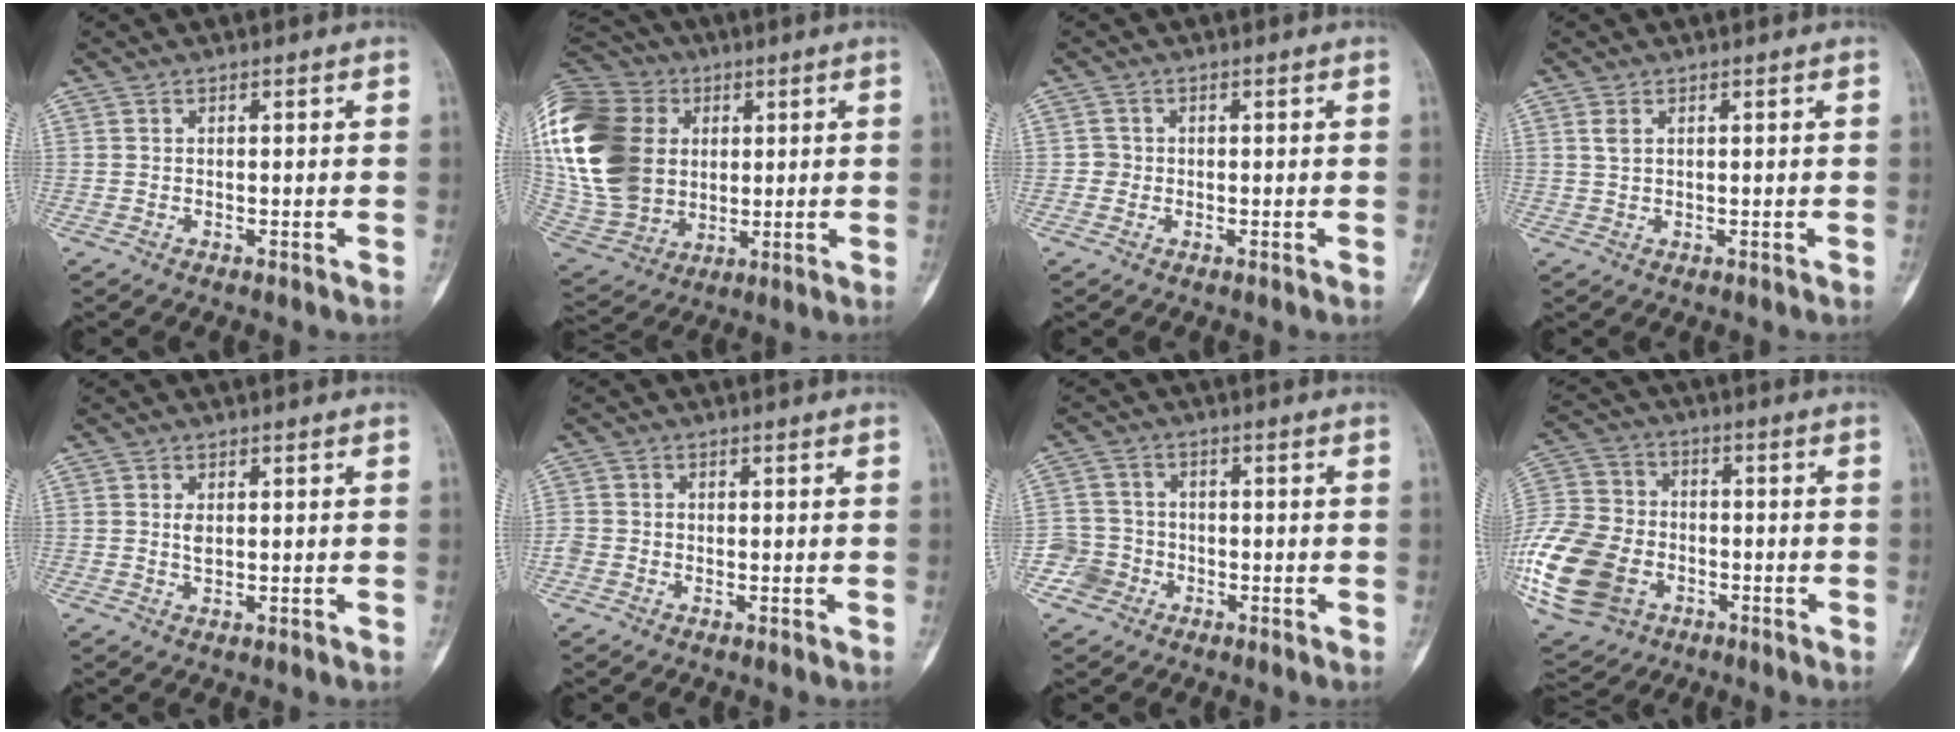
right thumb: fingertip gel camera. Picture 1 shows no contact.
{"total": 28.5, "force": [4.5, 22.1, 17.3], "torque": [-0.389, 0.021, 0.097]}
{"total": 1.3, "force": [-0.2, 1.3, 0.1], "torque": [0.009, 0.006, -0.008]}
{"total": 1.7, "force": [0.8, 0.9, 1.2], "torque": [-0.028, 0.004, 0.023]}
{"total": 1.6, "force": [0.2, 0.9, 1.4], "torque": [-0.022, -0.002, 0.004]}
{"total": 2.1, "force": [-0.7, 1.9, 0.7], "torque": [-0.007, 0.010, -0.017]}
{"total": 5.0, "force": [-2.3, 4.4, 0.1], "torque": [0.026, 0.020, -0.048]}
{"total": 23.3, "force": [-7.2, 17.3, 13.9], "torque": [-0.331, 0.019, -0.123]}